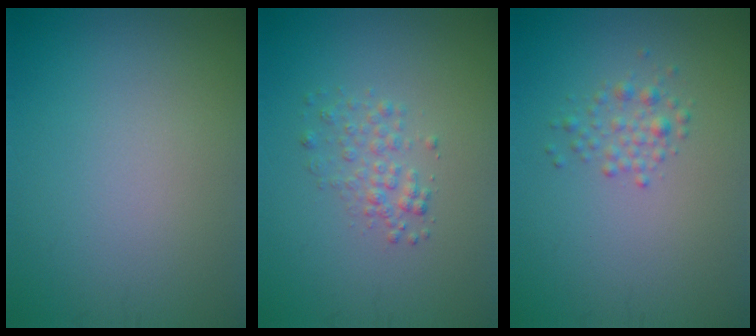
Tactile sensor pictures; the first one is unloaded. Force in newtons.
{"total": 1.8, "press": 1.8, "slide": 0.1}
{"total": 2.2, "press": 2.2, "slide": 0.0}